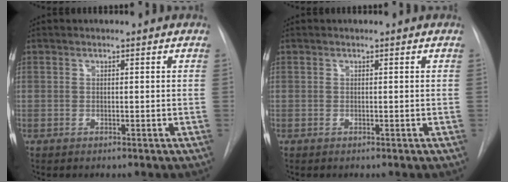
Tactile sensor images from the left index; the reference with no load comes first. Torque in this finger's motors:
{"motor_torque": [0.00, 0.00, -0.02, 0.00]}